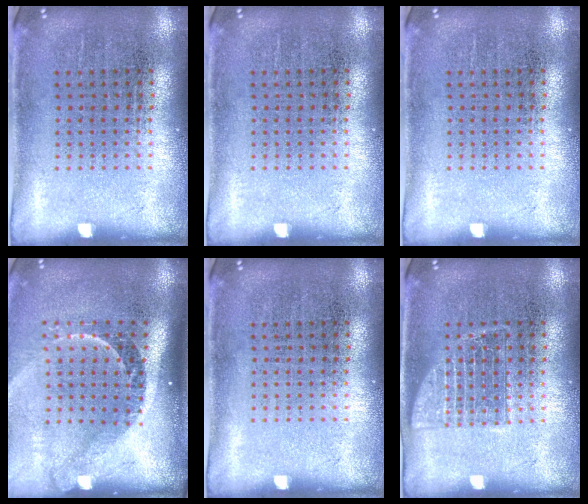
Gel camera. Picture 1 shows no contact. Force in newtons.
{"total": 0.0}
{"total": 0.0}
{"total": 2.3, "press": 1.6, "slide": 1.7}
{"total": 0.0}
{"total": 2.0, "press": 2.0, "slide": 0.4}